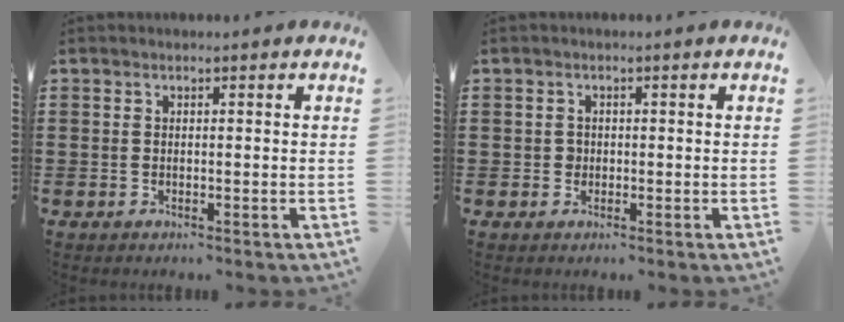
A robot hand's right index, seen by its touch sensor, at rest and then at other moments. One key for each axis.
{"total": 1.0, "fx": 0.1, "fy": 1.0, "fz": 0.3, "tx": -0.006, "ty": 0.006, "tz": 0.001}